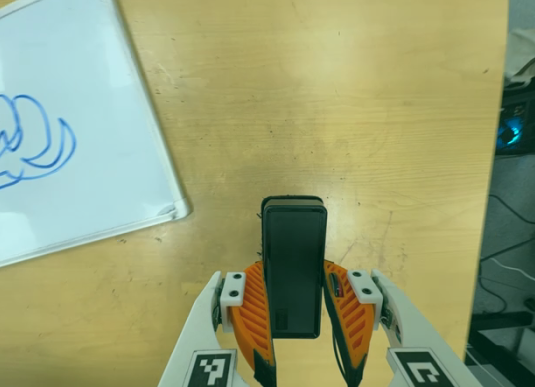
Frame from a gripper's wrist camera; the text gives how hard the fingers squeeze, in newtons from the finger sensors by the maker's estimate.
{"total": 5.8, "left": 4.1, "right": 7.5}